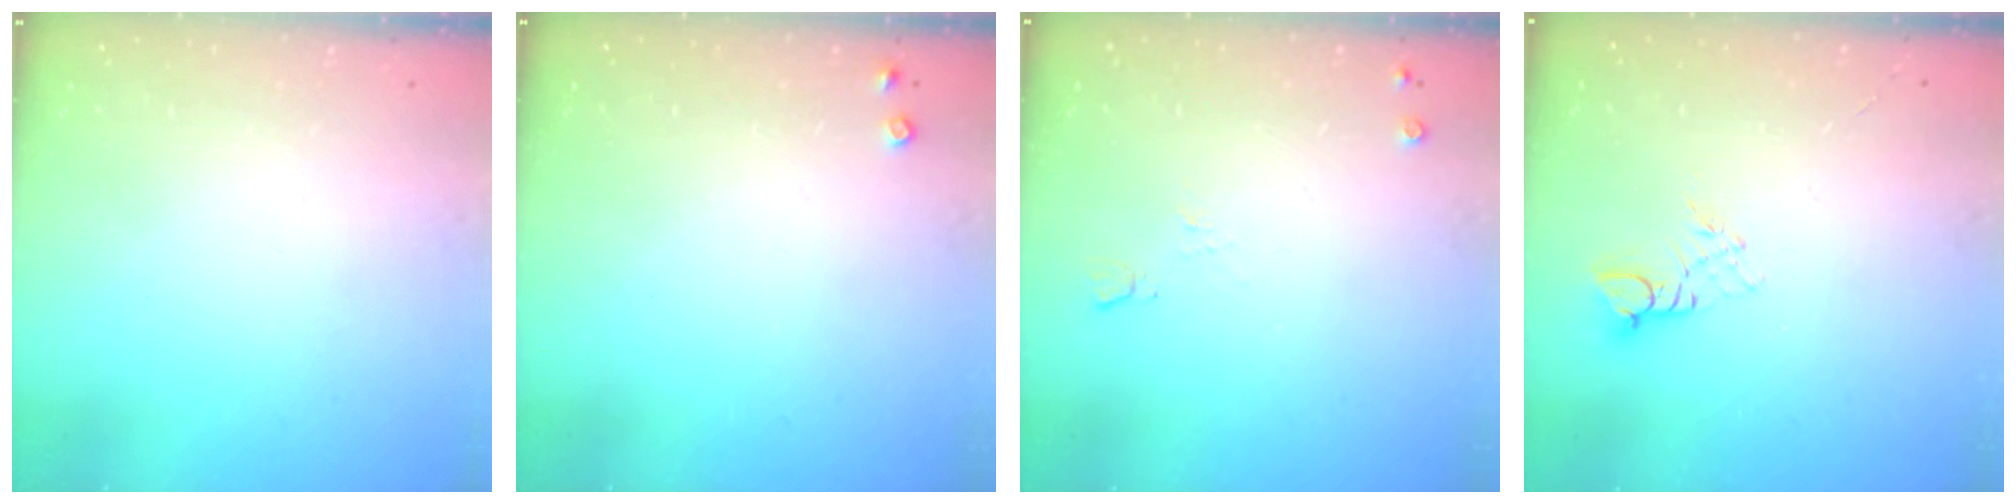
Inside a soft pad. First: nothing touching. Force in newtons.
{"total": 4.5, "press": 4.5, "slide": 0.7}
{"total": 5.2, "press": 5.1, "slide": 1.1}
{"total": 2.7, "press": 2.7, "slide": 0.3}